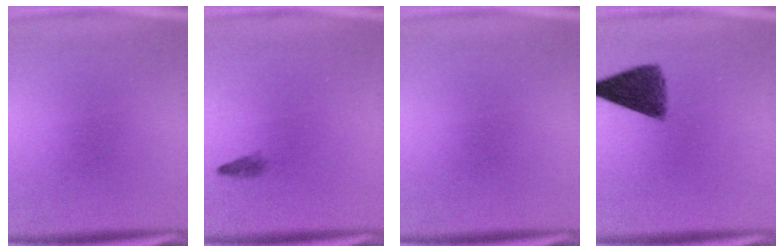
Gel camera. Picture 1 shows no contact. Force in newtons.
{"total": 0.8}
{"total": 0.0}
{"total": 7.5}